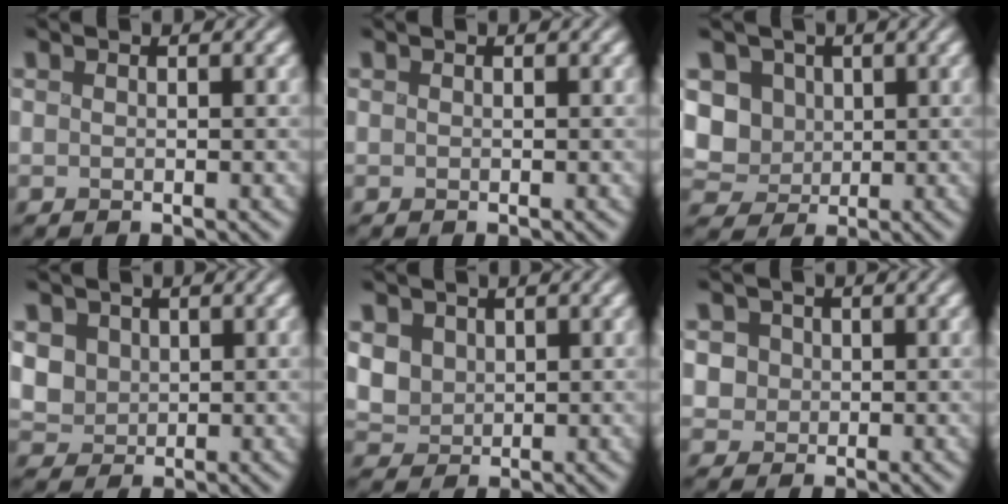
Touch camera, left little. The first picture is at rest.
{"total": 0.0}
{"total": 5.7, "force": [0.4, 5.0, 2.7], "torque": [-0.064, 0.012, -0.008]}
{"total": 3.0, "force": [0.4, 2.6, 1.3], "torque": [-0.041, -0.002, 0.005]}
{"total": 2.9, "force": [0.6, 2.5, 1.4], "torque": [-0.043, 0.000, 0.012]}
{"total": 2.1, "force": [0.3, 2.0, 0.7], "torque": [-0.022, 0.003, 0.013]}